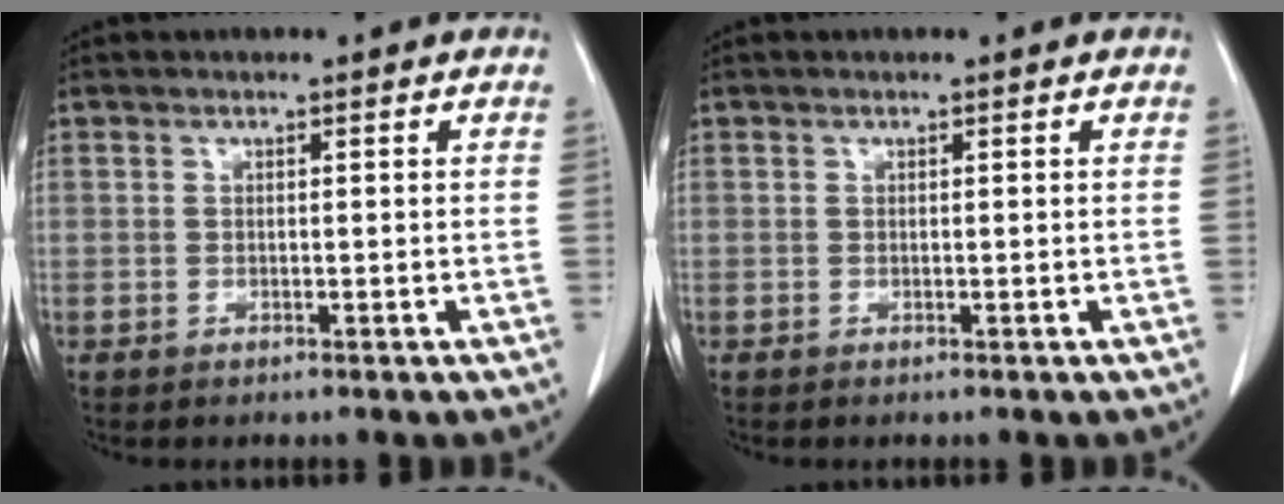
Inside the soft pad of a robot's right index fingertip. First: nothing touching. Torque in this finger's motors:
{"motor_torque": [0.15, -0.07, -0.05, -0.01]}